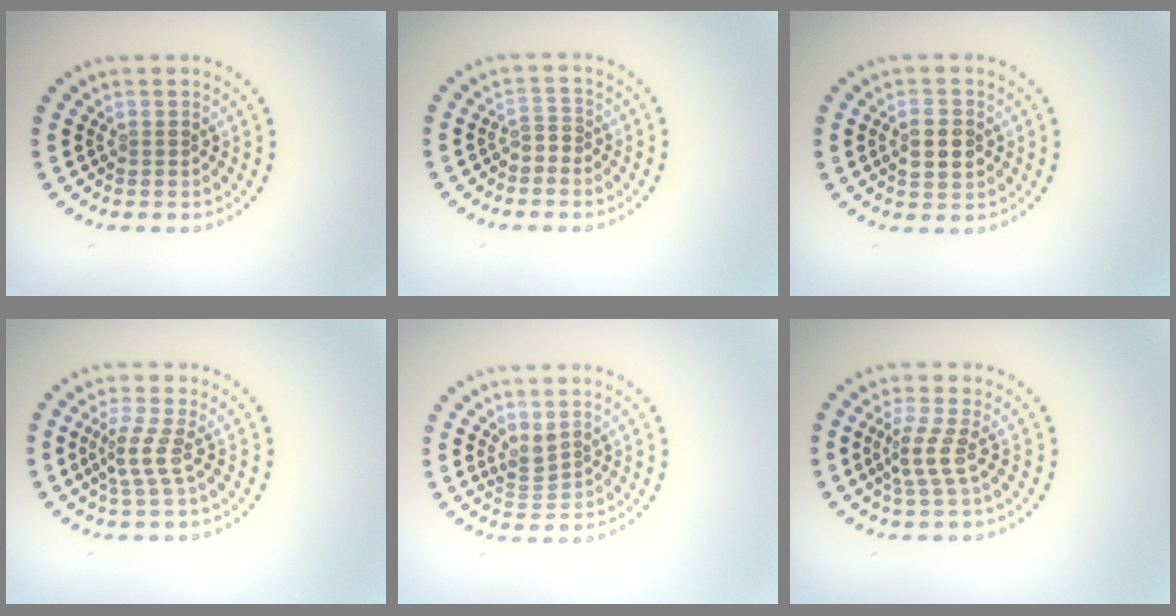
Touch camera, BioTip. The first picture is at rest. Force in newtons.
{"total": 1.1, "press": 0.8, "slide": 0.8}
{"total": 2.6, "press": 2.6, "slide": 0.2}
{"total": 2.3, "press": 1.6, "slide": 1.7}
{"total": 1.5, "press": 1.2, "slide": 0.9}
{"total": 2.3, "press": 1.5, "slide": 1.7}